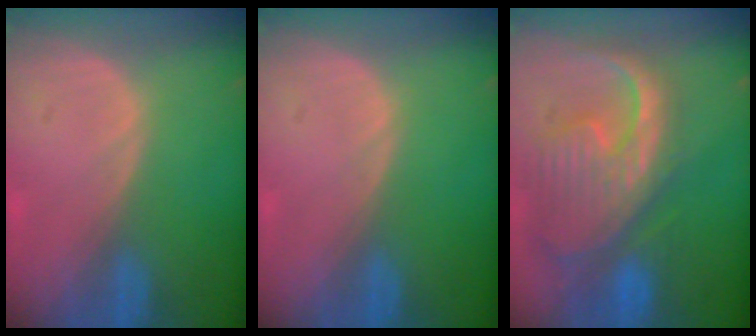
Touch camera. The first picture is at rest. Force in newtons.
{"total": 0.0}
{"total": 12.7, "press": 10.9, "slide": 6.5}